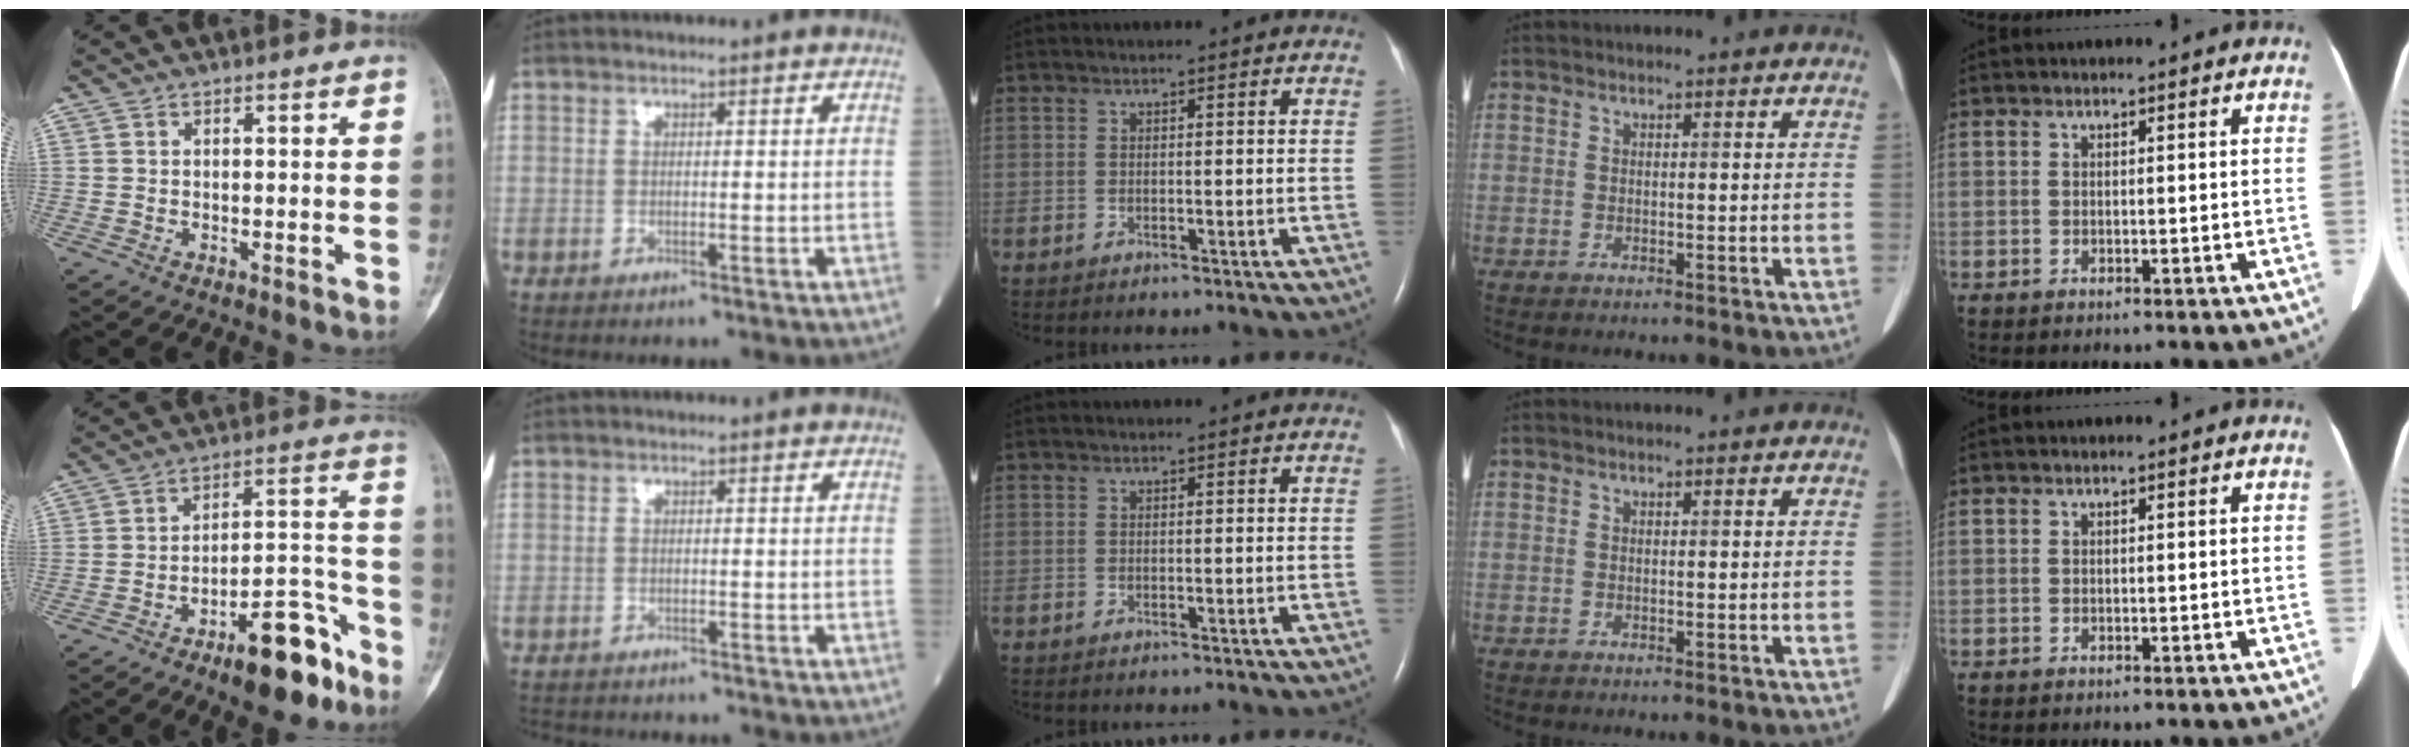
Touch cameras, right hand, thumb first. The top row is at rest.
{"thumb": {"total": 15.1, "force": [-9.6, 5.5, 10.4], "torque": [-0.121, 0.087, -0.148]}, "index": {"total": 3.1, "force": [-2.9, 1.1, 0.3], "torque": [-0.004, -0.005, -0.045]}}